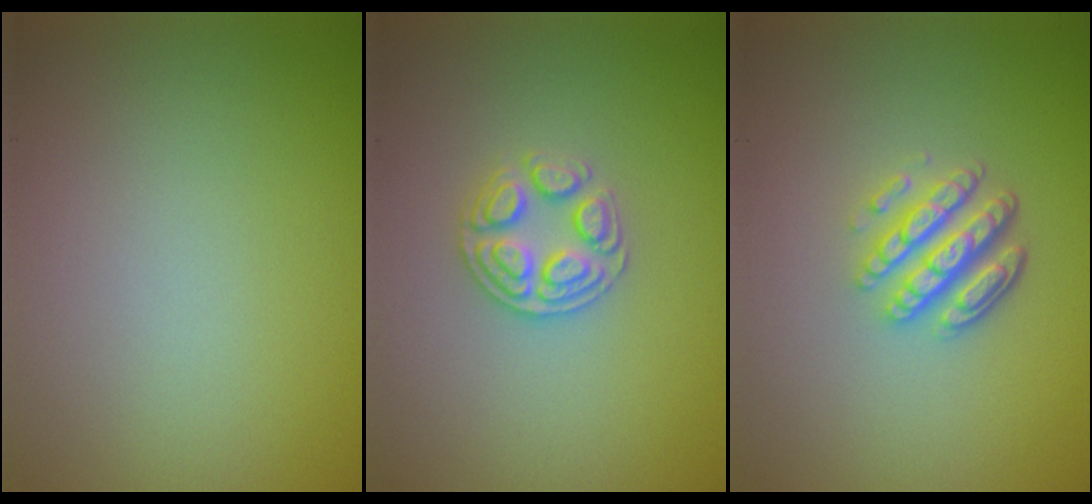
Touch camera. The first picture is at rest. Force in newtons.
{"total": 2.7, "press": 2.6, "slide": 0.8}
{"total": 4.3, "press": 3.3, "slide": 2.7}